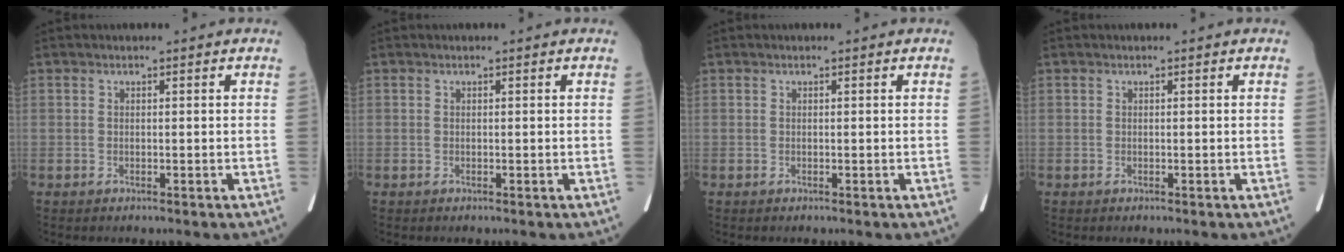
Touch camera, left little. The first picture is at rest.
{"total": 0.0}
{"total": 0.0}
{"total": 0.0}